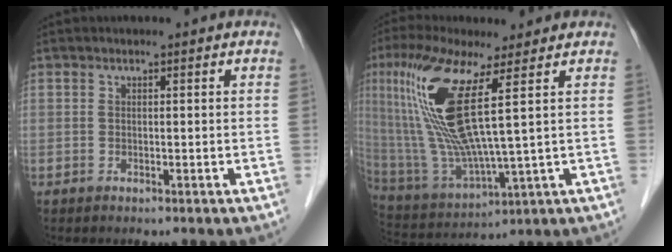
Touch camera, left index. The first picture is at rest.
{"total": 14.6, "force": [4.7, 1.1, 13.7], "torque": [-0.313, -0.007, 0.095]}